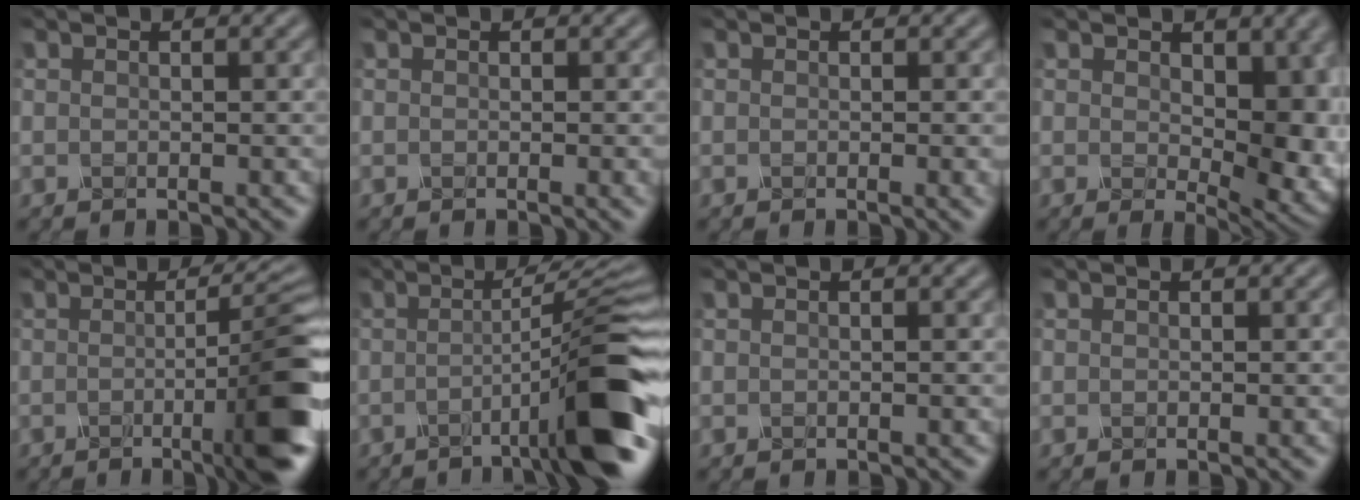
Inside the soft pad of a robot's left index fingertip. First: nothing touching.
{"total": 0.9, "force": [-0.1, 0.2, 0.9], "torque": [-0.010, -0.004, -0.001]}
{"total": 1.4, "force": [-0.2, 0.4, 1.3], "torque": [-0.014, -0.005, -0.001]}
{"total": 8.8, "force": [0.0, 5.4, 7.0], "torque": [-0.077, -0.015, 0.011]}
{"total": 9.8, "force": [-1.8, 2.2, 9.4], "torque": [-0.104, -0.004, -0.028]}
{"total": 10.4, "force": [-2.8, 1.4, 9.9], "torque": [-0.117, 0.011, -0.055]}
{"total": 0.0}
{"total": 0.0}